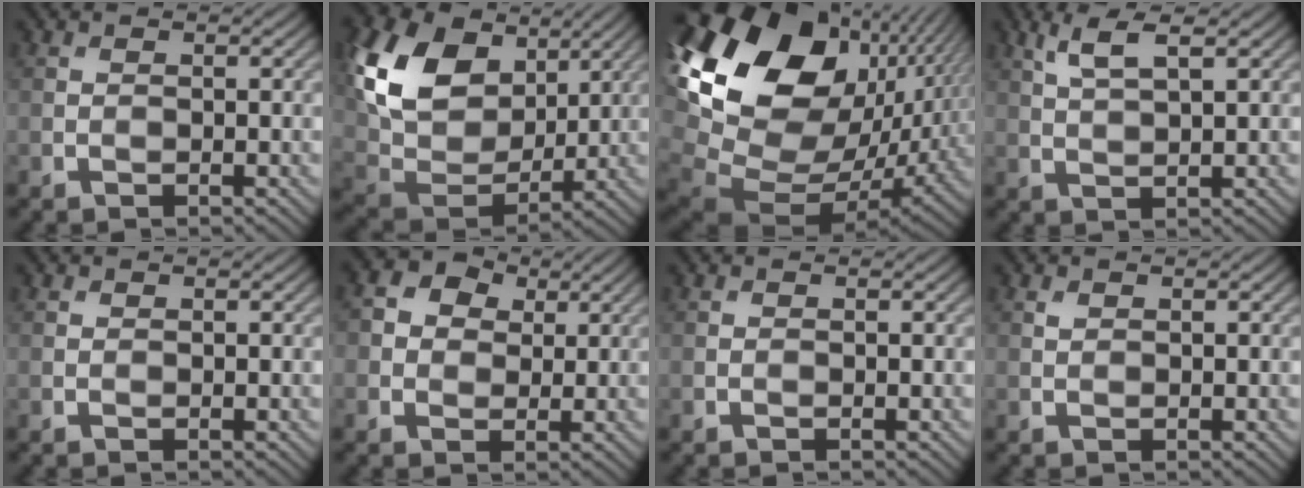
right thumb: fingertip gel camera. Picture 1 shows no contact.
{"total": 15.1, "force": [5.9, 10.2, 9.4], "torque": [-0.221, 0.016, 0.112]}
{"total": 21.4, "force": [6.8, 13.1, 15.5], "torque": [-0.340, -0.004, 0.158]}
{"total": 4.3, "force": [2.5, 0.9, 3.4], "torque": [-0.083, 0.006, 0.053]}
{"total": 0.0}
{"total": 5.5, "force": [1.7, 4.5, 2.6], "torque": [-0.075, 0.015, 0.014]}
{"total": 0.0}
{"total": 0.6, "force": [0.4, 0.3, 0.3], "torque": [-0.010, 0.000, 0.010]}